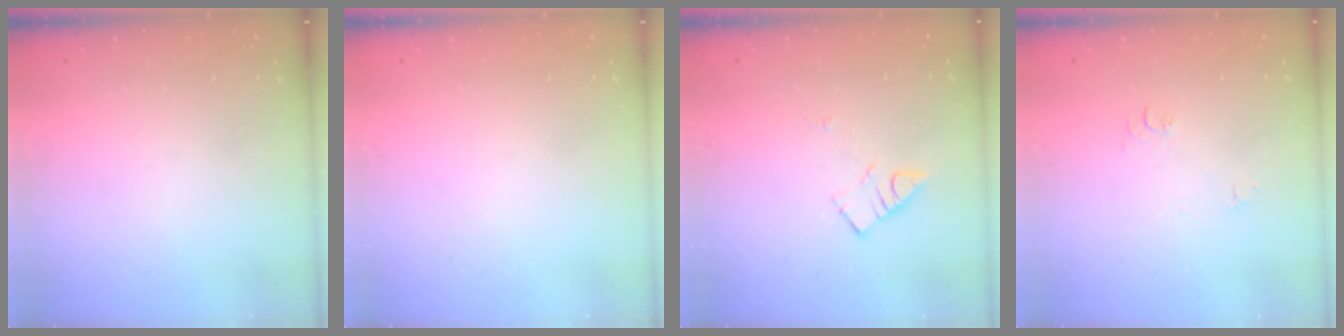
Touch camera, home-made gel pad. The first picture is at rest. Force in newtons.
{"total": 0.0}
{"total": 3.8, "press": 3.7, "slide": 0.4}
{"total": 6.6, "press": 6.6, "slide": 0.6}